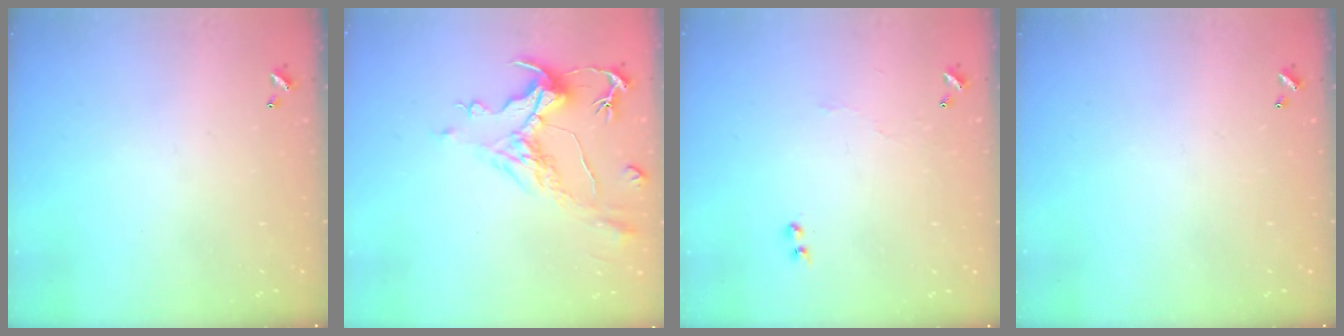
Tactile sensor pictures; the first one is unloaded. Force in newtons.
{"total": 1.5, "press": 0.5, "slide": 1.5}
{"total": 3.0, "press": 2.9, "slide": 0.6}
{"total": 0.0}